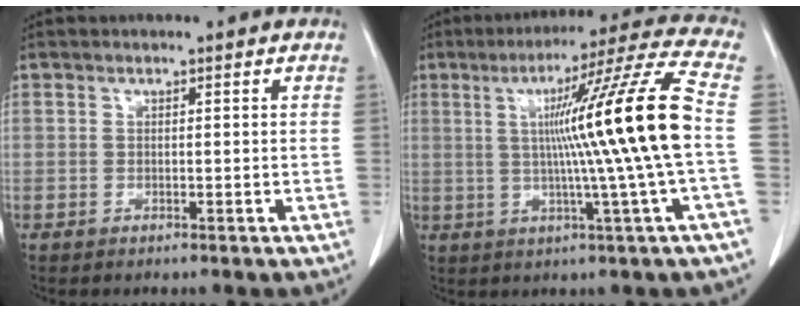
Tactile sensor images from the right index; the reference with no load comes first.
{"total": 17.2, "force": [0.7, -3.1, 16.9], "torque": [-0.249, 0.003, 0.005]}